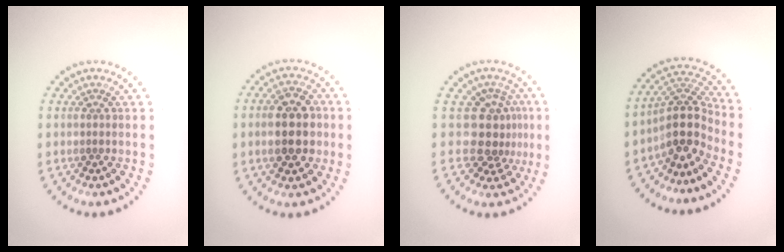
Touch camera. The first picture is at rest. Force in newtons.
{"total": 4.8, "press": 4.8, "slide": 0.3}
{"total": 3.4, "press": 2.4, "slide": 2.5}
{"total": 4.4, "press": 3.4, "slide": 2.8}